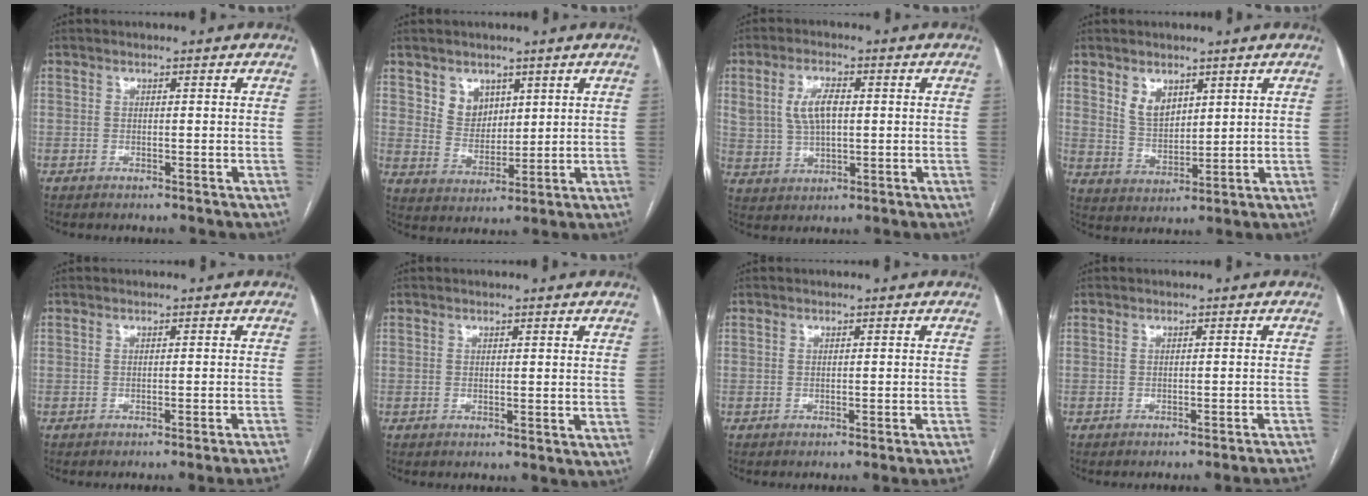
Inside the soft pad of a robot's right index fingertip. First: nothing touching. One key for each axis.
{"total": 5.5, "fx": 3.0, "fy": 4.2, "fz": 1.9, "tx": -0.038, "ty": 0.005, "tz": 0.064}
{"total": 6.8, "fx": 1.4, "fy": 3.5, "fz": 5.6, "tx": -0.118, "ty": 0.013, "tz": 0.036}
{"total": 5.3, "fx": 3.0, "fy": 3.2, "fz": 3.0, "tx": -0.060, "ty": -0.001, "tz": 0.068}
{"total": 10.5, "fx": -10.0, "fy": -2.3, "fz": 2.3, "tx": 0.002, "ty": -0.021, "tz": -0.110}
{"total": 0.0}
{"total": 7.7, "fx": -7.3, "fy": -2.0, "fz": 1.7, "tx": 0.002, "ty": -0.022, "tz": -0.079}
{"total": 11.0, "fx": -10.6, "fy": -1.9, "fz": 1.9, "tx": 0.005, "ty": -0.014, "tz": -0.114}